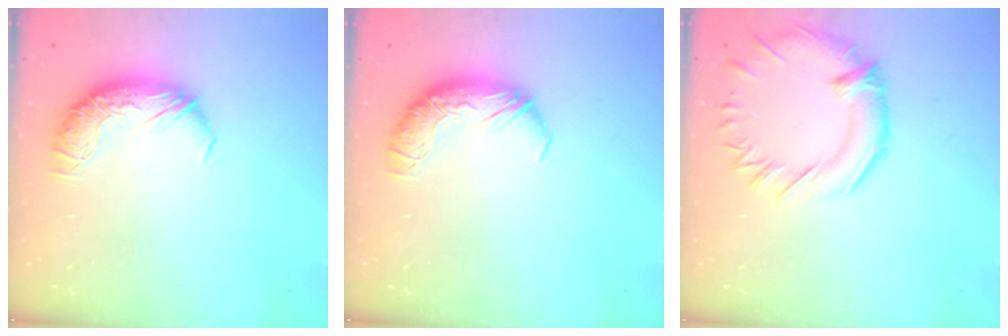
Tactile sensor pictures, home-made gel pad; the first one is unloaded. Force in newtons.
{"total": 0.0}
{"total": 2.6, "press": 2.1, "slide": 1.5}